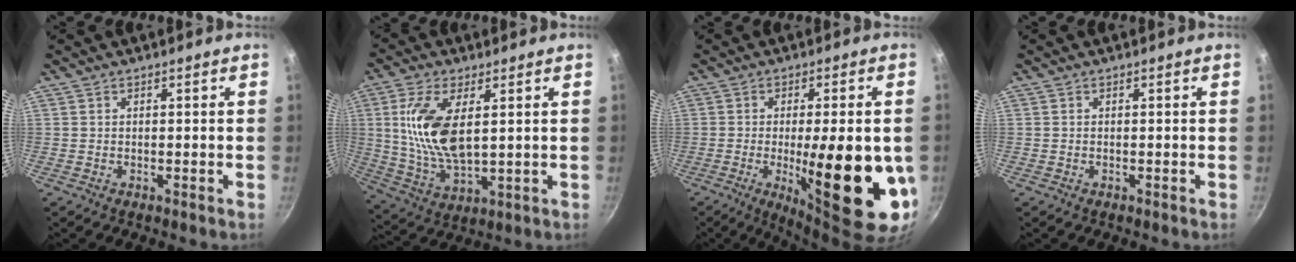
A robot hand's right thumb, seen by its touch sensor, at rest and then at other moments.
{"total": 14.0, "force": [2.7, 6.5, 12.1], "torque": [-0.247, -0.014, 0.064]}
{"total": 22.1, "force": [-4.4, 6.3, 20.8], "torque": [-0.242, -0.024, -0.041]}
{"total": 0.0}